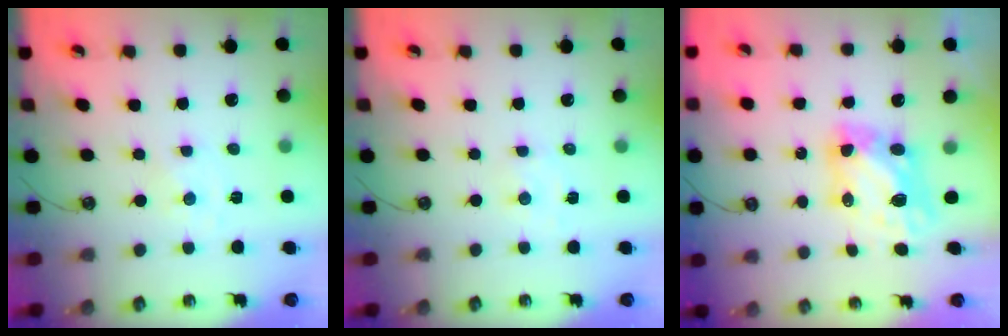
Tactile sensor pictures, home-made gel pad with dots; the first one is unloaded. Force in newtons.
{"total": 3.0, "press": 3.0, "slide": 0.4}
{"total": 7.4, "press": 7.3, "slide": 0.6}